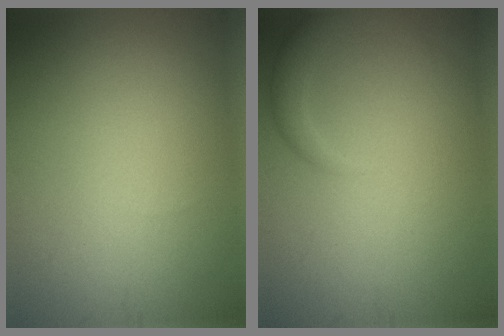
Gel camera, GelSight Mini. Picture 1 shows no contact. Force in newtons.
{"total": 2.8, "press": 2.8, "slide": 0.2}